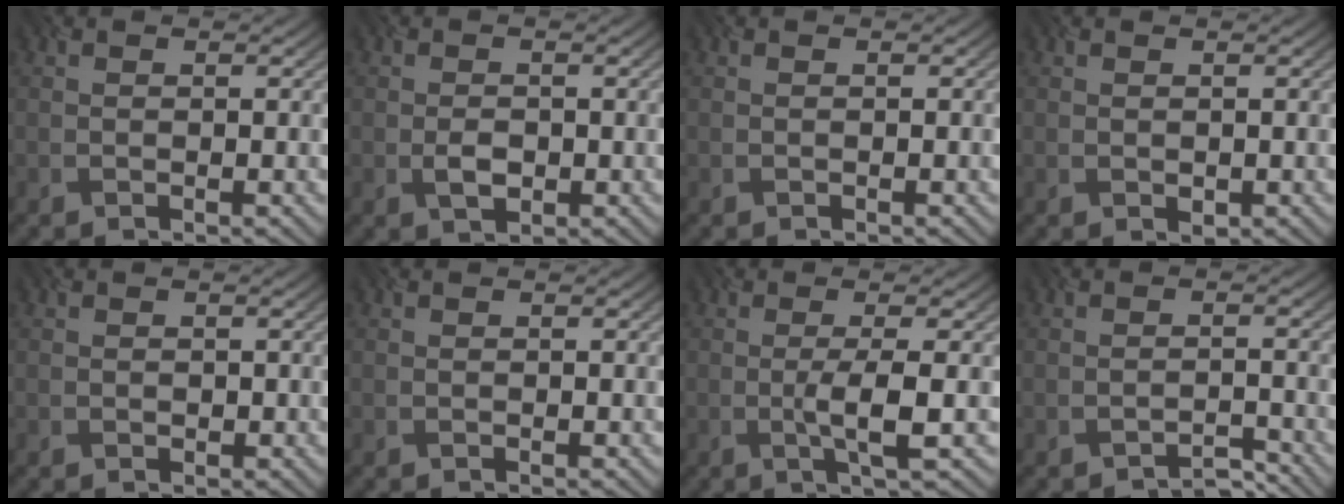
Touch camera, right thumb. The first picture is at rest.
{"total": 1.9, "force": [-0.9, 1.4, 0.9], "torque": [-0.027, -0.004, -0.011]}
{"total": 0.0}
{"total": 0.9, "force": [-0.2, 0.8, 0.3], "torque": [-0.006, -0.003, 0.011]}
{"total": 0.8, "force": [-0.1, 0.8, 0.1], "torque": [0.002, 0.003, 0.010]}
{"total": 0.0}
{"total": 3.4, "force": [-0.8, 0.3, 3.3], "torque": [-0.061, 0.005, -0.018]}
{"total": 2.7, "force": [-2.7, 0.0, -0.3], "torque": [0.007, 0.007, -0.041]}